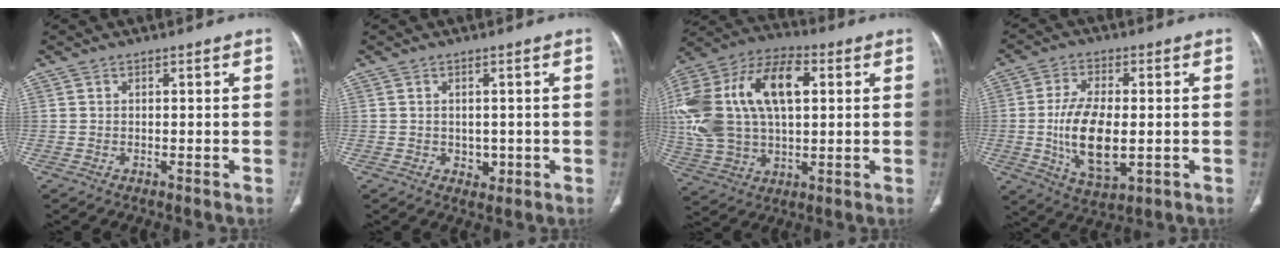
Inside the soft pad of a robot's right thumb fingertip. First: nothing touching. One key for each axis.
{"total": 2.2, "fx": -0.3, "fy": 1.8, "fz": 1.2, "tx": -0.008, "ty": -0.001, "tz": 0.002}
{"total": 26.8, "fx": 5.0, "fy": 15.4, "fz": 21.4, "tx": -0.454, "ty": 0.025, "tz": 0.089}
{"total": 13.3, "fx": -1.5, "fy": 6.5, "fz": 11.5, "tx": -0.211, "ty": -0.010, "tz": -0.018}